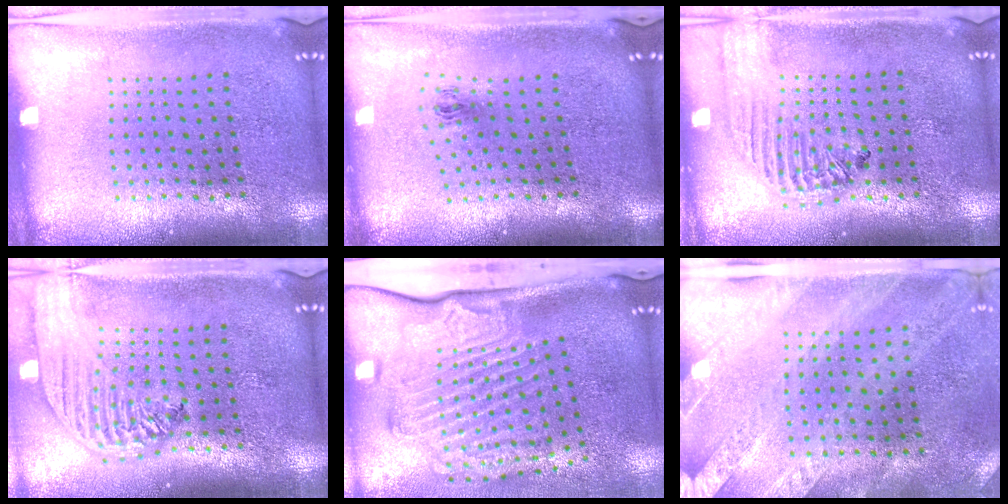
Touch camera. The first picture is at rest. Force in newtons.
{"total": 1.1, "press": 0.4, "slide": 1.0}
{"total": 1.8, "press": 1.7, "slide": 0.6}
{"total": 2.9, "press": 2.4, "slide": 1.7}
{"total": 3.3, "press": 2.3, "slide": 2.4}
{"total": 2.5, "press": 2.1, "slide": 1.3}